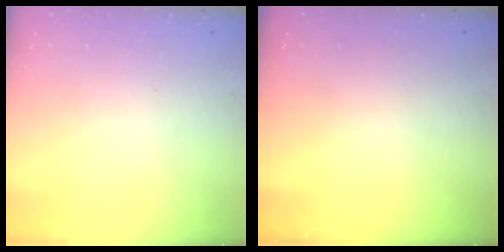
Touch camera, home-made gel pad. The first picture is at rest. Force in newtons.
{"total": 0.0}